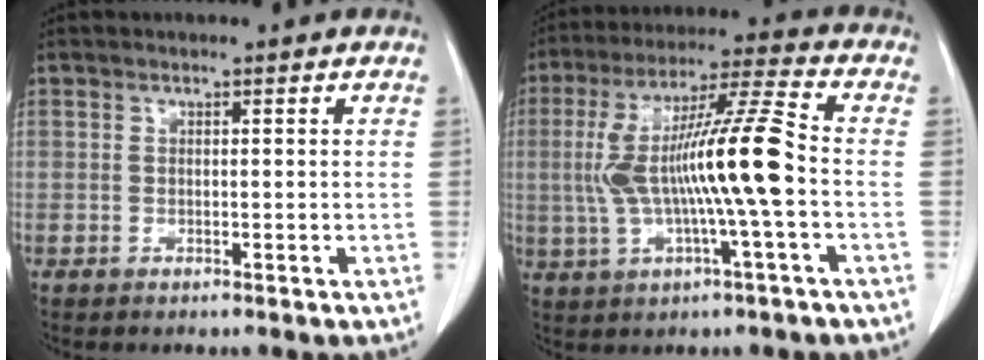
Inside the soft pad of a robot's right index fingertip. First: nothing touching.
{"total": 14.5, "force": [-1.2, 0.3, 14.4], "torque": [-0.280, 0.017, -0.023]}